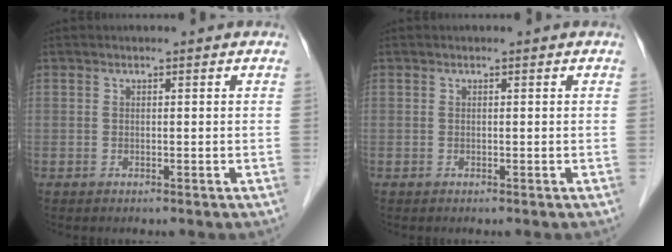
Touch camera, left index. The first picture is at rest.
{"total": 0.0}